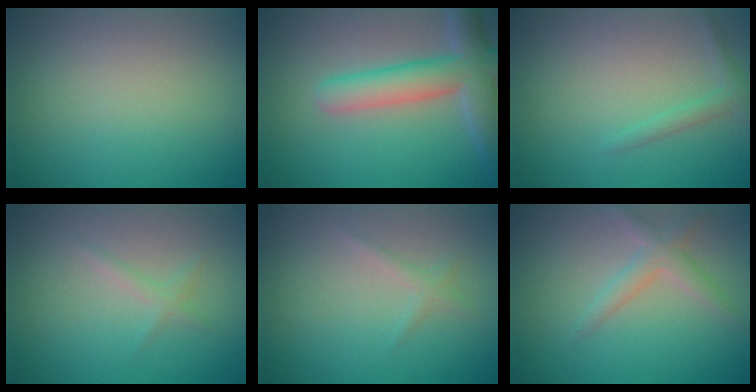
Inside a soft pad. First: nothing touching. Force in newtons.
{"total": 5.7, "press": 5.7, "slide": 0.2}
{"total": 1.3, "press": 1.3, "slide": 0.1}
{"total": 0.9, "press": 0.9, "slide": 0.1}
{"total": 0.9, "press": 0.9, "slide": 0.1}
{"total": 2.1, "press": 2.1, "slide": 0.1}